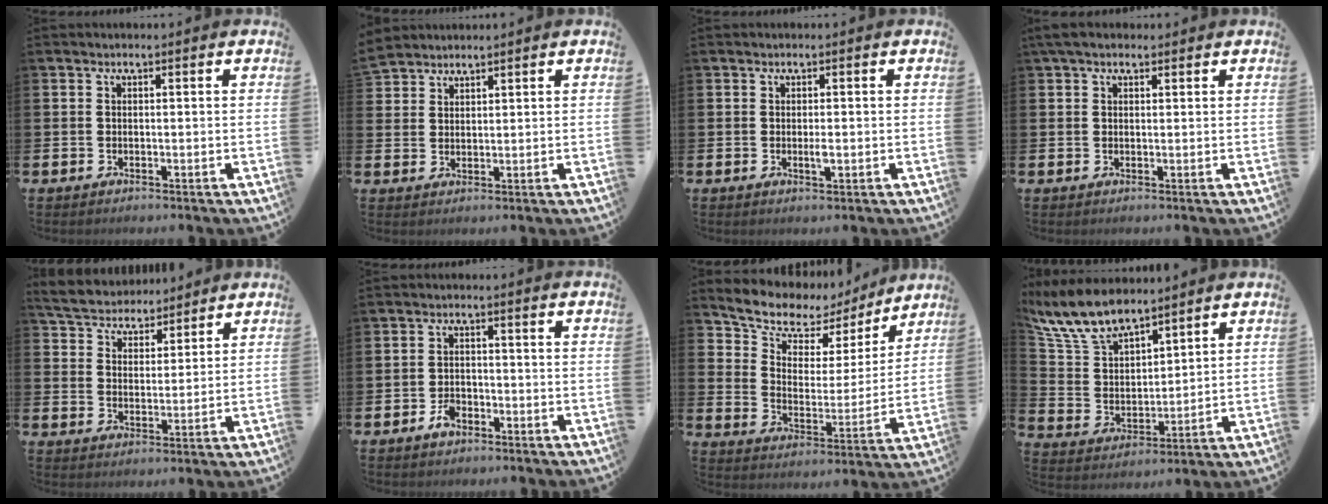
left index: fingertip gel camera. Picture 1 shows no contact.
{"total": 3.0, "force": [2.8, 0.5, -0.6], "torque": [0.016, -0.018, 0.053]}
{"total": 1.2, "force": [-0.3, 0.3, 1.1], "torque": [-0.006, -0.007, -0.009]}
{"total": 2.6, "force": [1.9, 1.3, 1.3], "torque": [-0.017, 0.000, 0.032]}
{"total": 4.9, "force": [4.7, 1.1, -0.3], "torque": [-0.019, -0.032, 0.083]}
{"total": 2.5, "force": [-1.6, 1.5, 1.2], "torque": [-0.022, 0.005, -0.033]}
{"total": 7.9, "force": [7.0, 3.5, 1.5], "torque": [-0.068, -0.055, 0.120]}
{"total": 9.5, "force": [8.4, 3.0, 3.4], "torque": [-0.103, -0.034, 0.158]}